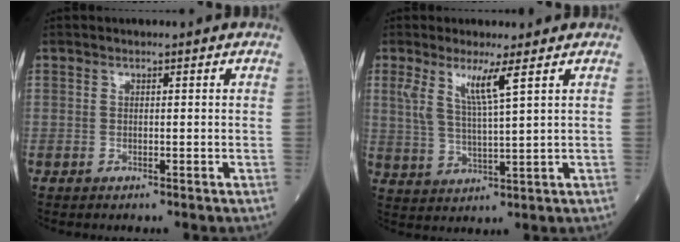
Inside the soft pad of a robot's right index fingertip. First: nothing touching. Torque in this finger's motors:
{"motor_torque": [0.16, 0.14, 0.17, 0.08]}